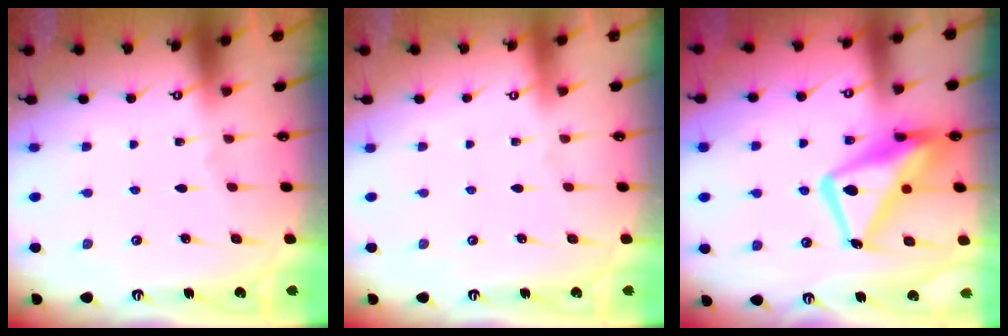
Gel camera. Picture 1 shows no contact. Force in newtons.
{"total": 3.9, "press": 3.9, "slide": 0.1}
{"total": 15.3, "press": 15.3, "slide": 1.4}